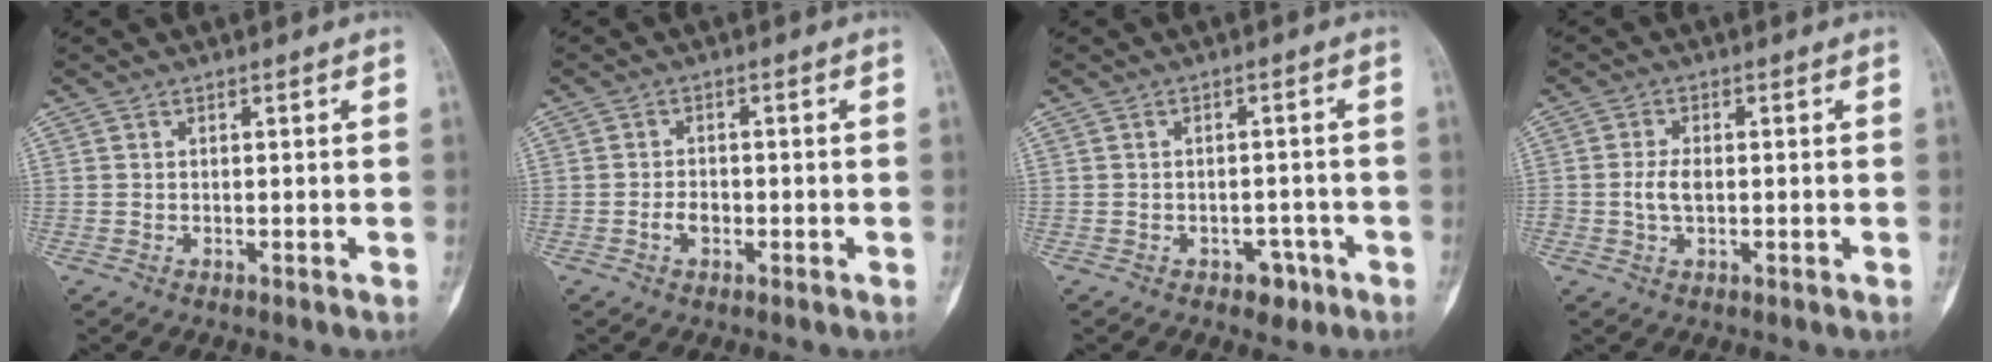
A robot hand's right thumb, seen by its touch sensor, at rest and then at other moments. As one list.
[{"total": 2.3, "force": [-0.9, 1.6, 1.5], "torque": [-0.022, 0.007, -0.017]}, {"total": 3.6, "force": [-2.1, 2.4, 1.7], "torque": [0.001, 0.015, -0.024]}, {"total": 3.5, "force": [-0.5, 1.9, 2.9], "torque": [-0.062, 0.007, -0.010]}]